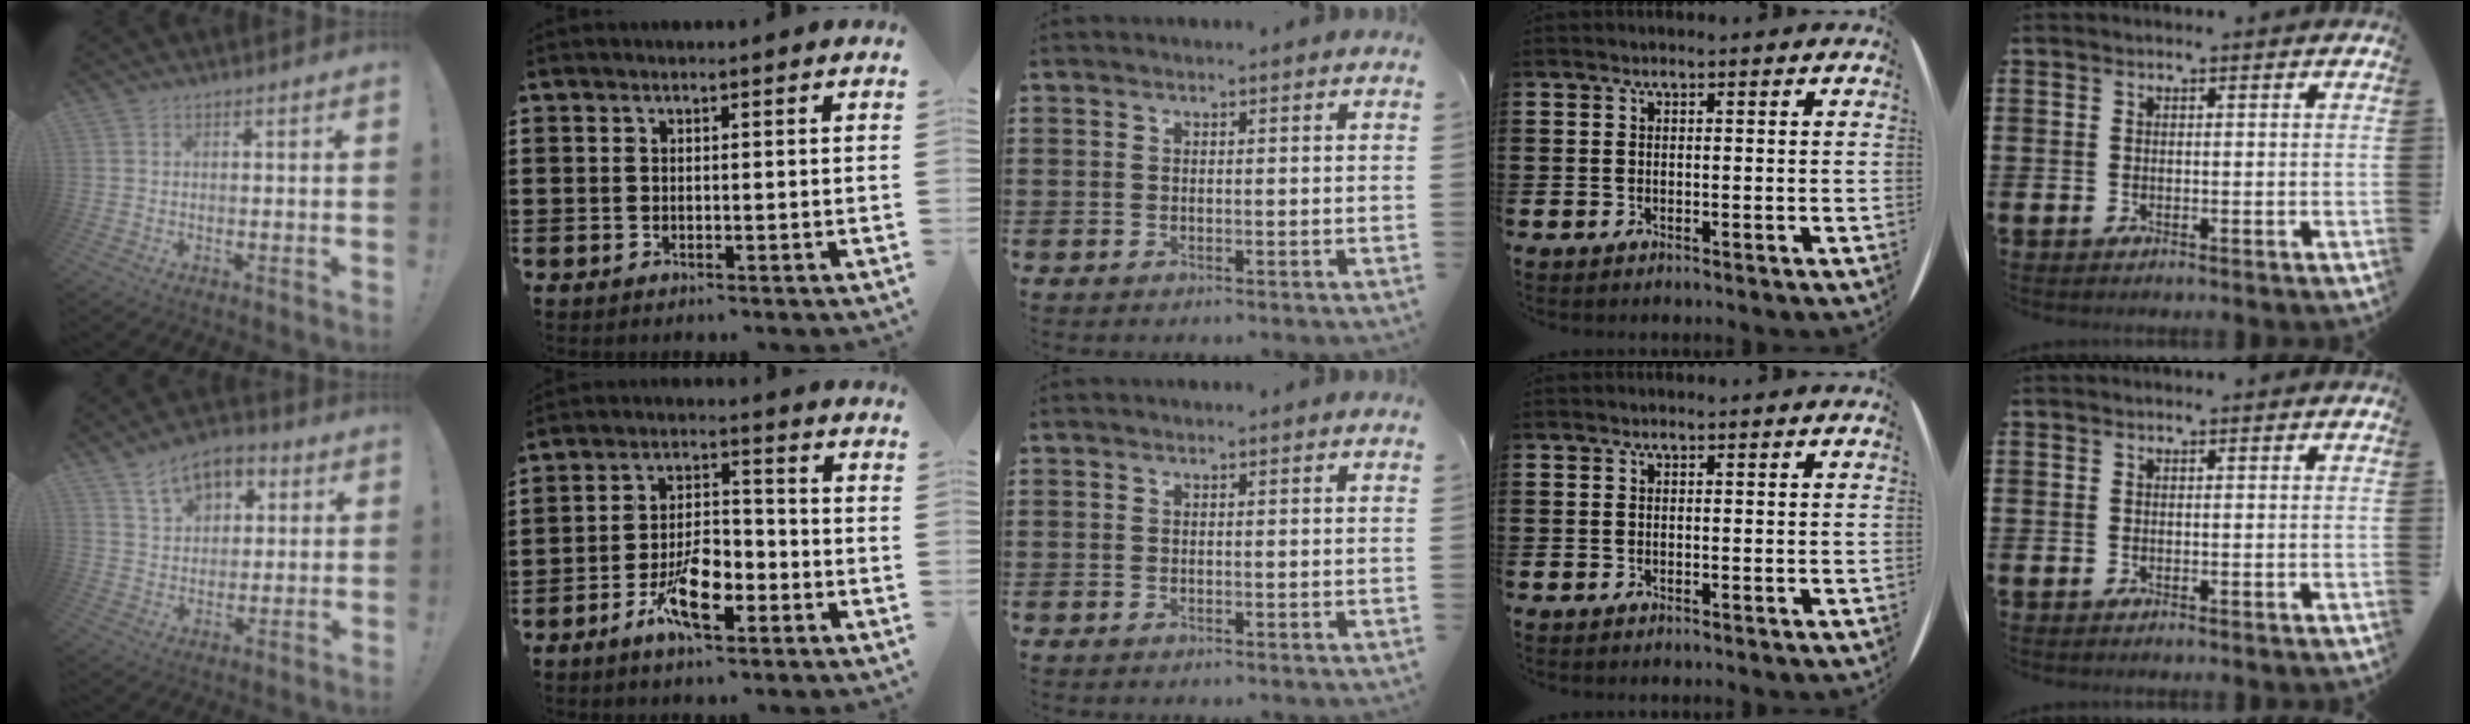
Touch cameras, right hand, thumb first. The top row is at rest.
{"thumb": {"total": 10.9, "force": [5.7, 7.3, 5.6], "torque": [-0.085, -0.020, 0.109]}, "index": {"total": 8.9, "force": [-4.4, 3.7, 6.7], "torque": [-0.137, 0.002, -0.080]}}